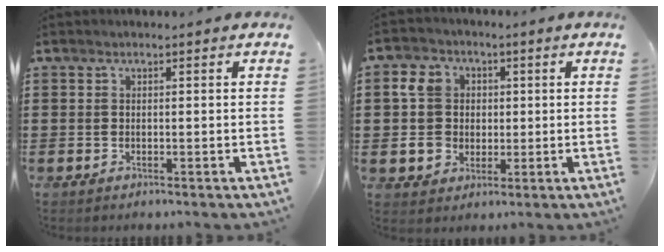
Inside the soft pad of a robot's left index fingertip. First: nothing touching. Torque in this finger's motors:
{"motor_torque": [1.08, 1.06, 0.24, 0.07]}